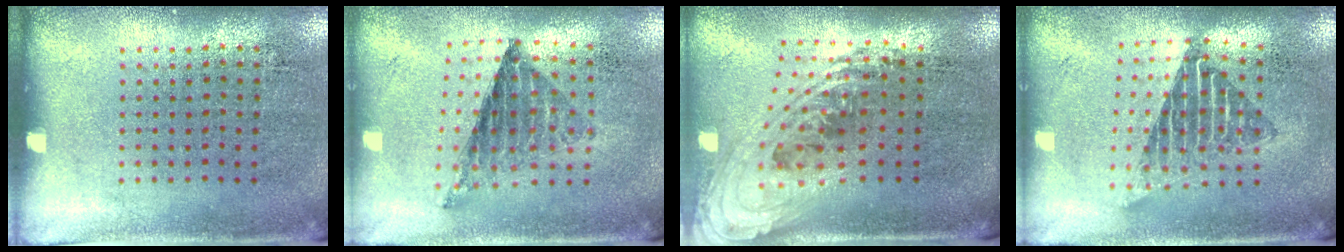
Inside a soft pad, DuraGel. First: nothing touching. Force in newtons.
{"total": 0.8, "press": 0.8, "slide": 0.1}
{"total": 2.4, "press": 1.7, "slide": 1.7}
{"total": 1.8, "press": 1.4, "slide": 1.0}